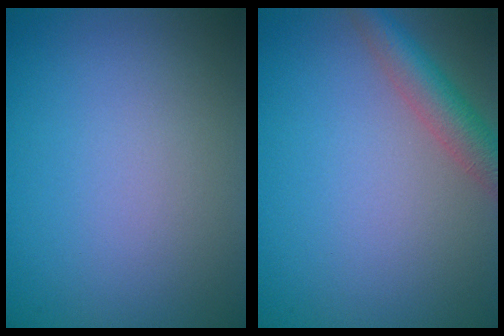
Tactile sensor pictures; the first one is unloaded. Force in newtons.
{"total": 3.8, "press": 3.8, "slide": 0.2}